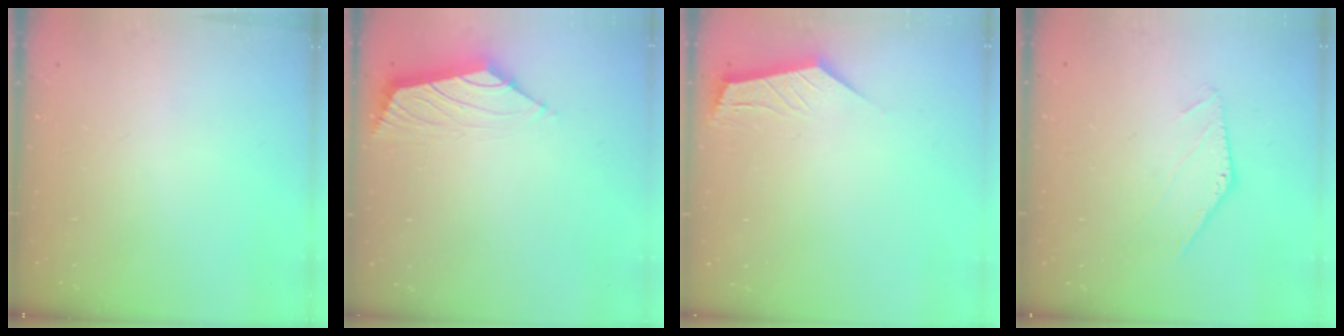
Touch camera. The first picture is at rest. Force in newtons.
{"total": 2.5, "press": 2.4, "slide": 0.6}
{"total": 1.7, "press": 1.7, "slide": 0.1}
{"total": 0.0}